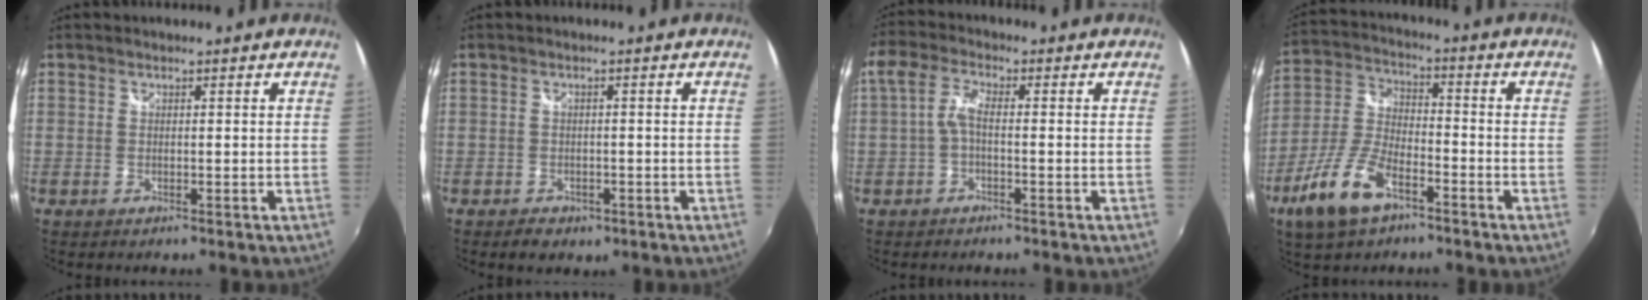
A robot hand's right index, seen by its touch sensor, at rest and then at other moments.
{"total": 3.9, "force": [-2.2, 2.7, 1.6], "torque": [-0.043, -0.006, -0.030]}
{"total": 4.0, "force": [-0.9, 1.4, 3.7], "torque": [-0.087, 0.013, -0.023]}
{"total": 13.0, "force": [-7.5, 5.8, 8.9], "torque": [-0.204, -0.006, -0.146]}